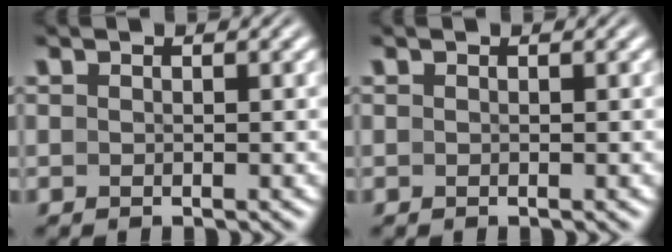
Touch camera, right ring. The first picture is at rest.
{"total": 0.0}